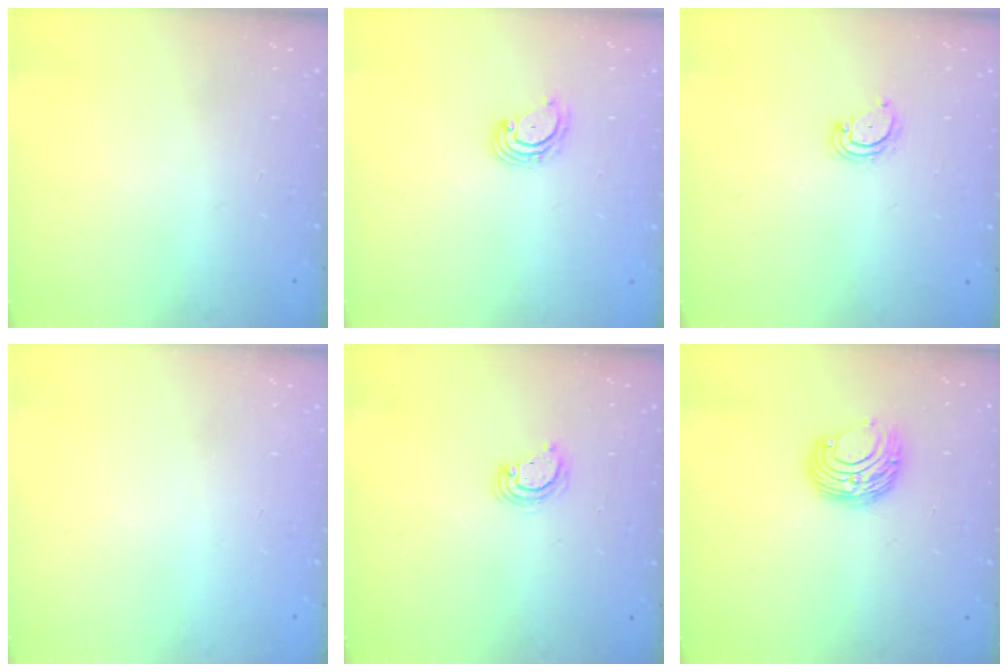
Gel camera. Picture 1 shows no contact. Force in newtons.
{"total": 3.7, "press": 3.7, "slide": 0.4}
{"total": 2.3, "press": 2.3, "slide": 0.2}
{"total": 0.0}
{"total": 3.7, "press": 3.7, "slide": 0.3}
{"total": 9.0, "press": 9.0, "slide": 0.4}